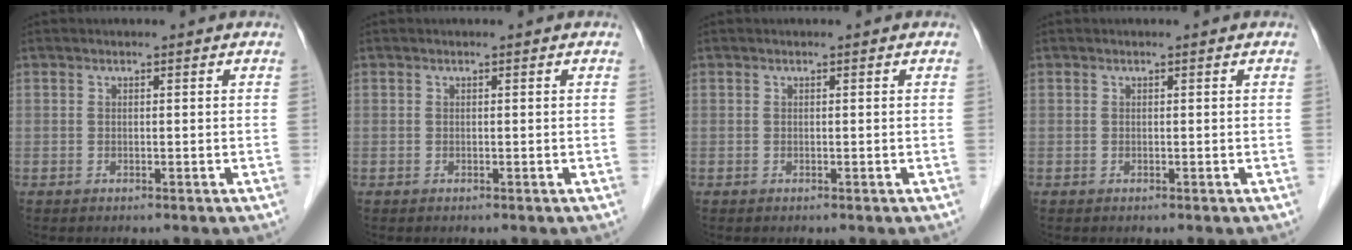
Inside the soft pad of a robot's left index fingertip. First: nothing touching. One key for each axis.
{"total": 0.0}
{"total": 0.0}
{"total": 0.0}